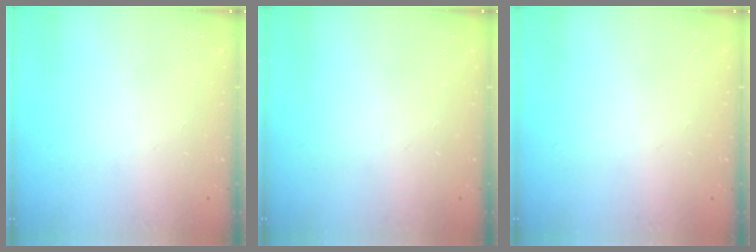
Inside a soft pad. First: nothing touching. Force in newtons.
{"total": 0.0}
{"total": 0.0}